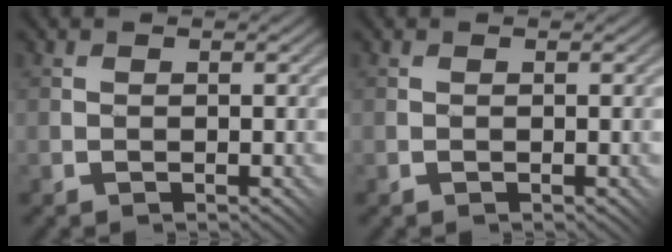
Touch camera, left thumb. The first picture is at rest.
{"total": 0.0}